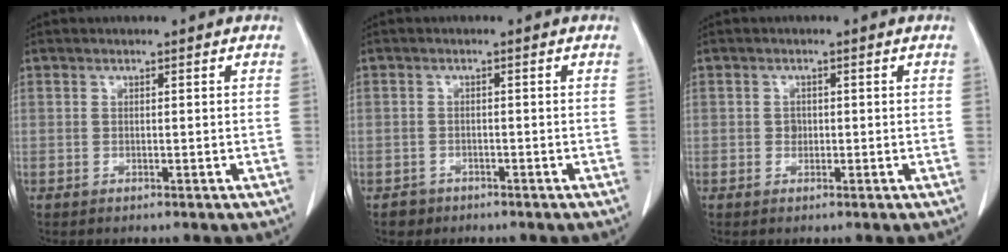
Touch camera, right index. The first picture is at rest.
{"total": 1.9, "force": [-1.2, 1.5, -0.2], "torque": [0.000, 0.008, -0.022]}
{"total": 1.2, "force": [0.0, 1.0, 0.6], "torque": [-0.009, 0.002, 0.001]}